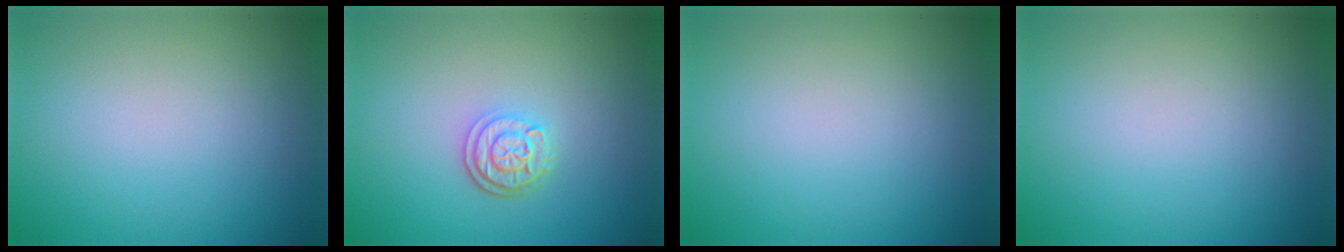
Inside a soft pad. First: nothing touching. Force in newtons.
{"total": 2.8, "press": 2.3, "slide": 1.6}
{"total": 0.0}
{"total": 0.0}